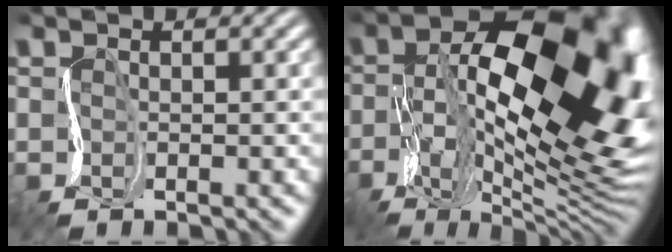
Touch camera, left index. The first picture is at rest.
{"total": 17.8, "force": [1.2, 10.1, 14.6], "torque": [-0.262, -0.003, 0.041]}